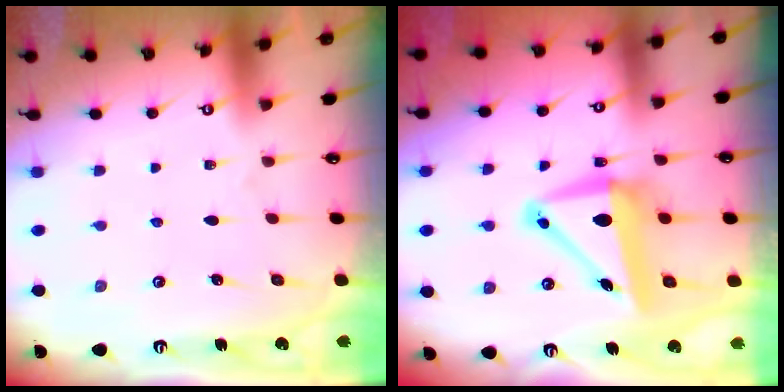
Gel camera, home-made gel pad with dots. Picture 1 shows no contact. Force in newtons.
{"total": 10.9, "press": 10.9, "slide": 1.2}